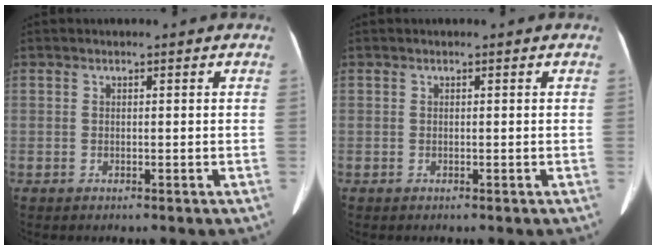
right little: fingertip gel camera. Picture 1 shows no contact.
{"total": 0.0}